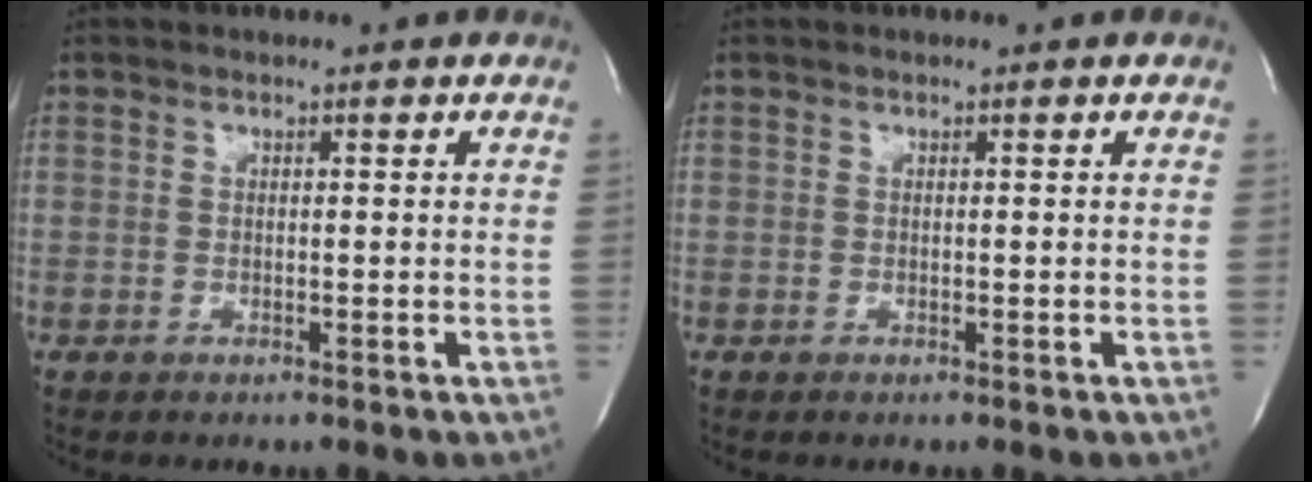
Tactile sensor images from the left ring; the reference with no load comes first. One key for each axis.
{"total": 0.0}